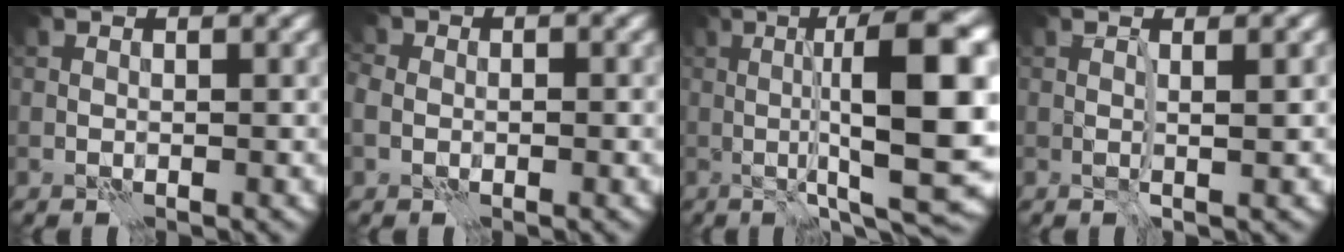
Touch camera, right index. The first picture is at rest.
{"total": 2.9, "force": [-0.5, 2.4, 1.5], "torque": [-0.014, 0.007, -0.011]}
{"total": 13.7, "force": [0.7, 2.8, 13.4], "torque": [-0.176, 0.015, 0.011]}
{"total": 1.3, "force": [0.1, 0.3, 1.3], "torque": [-0.014, 0.002, -0.003]}